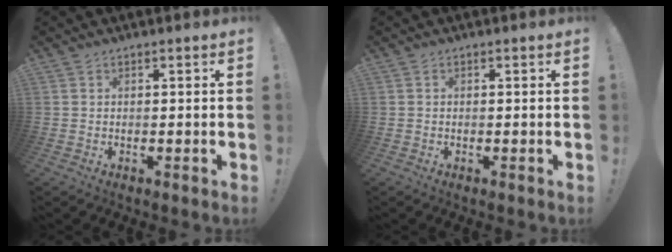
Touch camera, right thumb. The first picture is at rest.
{"total": 0.0}